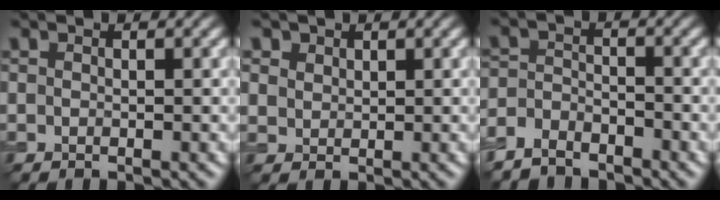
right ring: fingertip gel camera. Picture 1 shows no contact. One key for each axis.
{"total": 2.4, "fx": 1.6, "fy": 1.7, "fz": 0.7, "tx": -0.025, "ty": -0.003, "tz": 0.036}
{"total": 3.6, "fx": -3.1, "fy": 1.6, "fz": 0.7, "tx": -0.010, "ty": 0.000, "tz": -0.069}